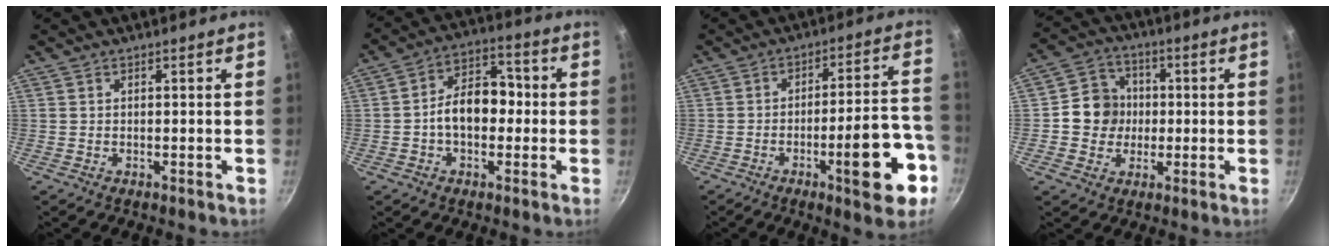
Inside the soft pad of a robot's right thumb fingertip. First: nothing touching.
{"total": 10.8, "force": [-1.0, 7.3, 7.9], "torque": [-0.083, 0.038, -0.029]}
{"total": 15.4, "force": [-6.5, 4.2, 13.4], "torque": [-0.159, 0.044, -0.089]}
{"total": 8.9, "force": [-0.1, 8.2, 3.4], "torque": [-0.017, 0.016, -0.018]}